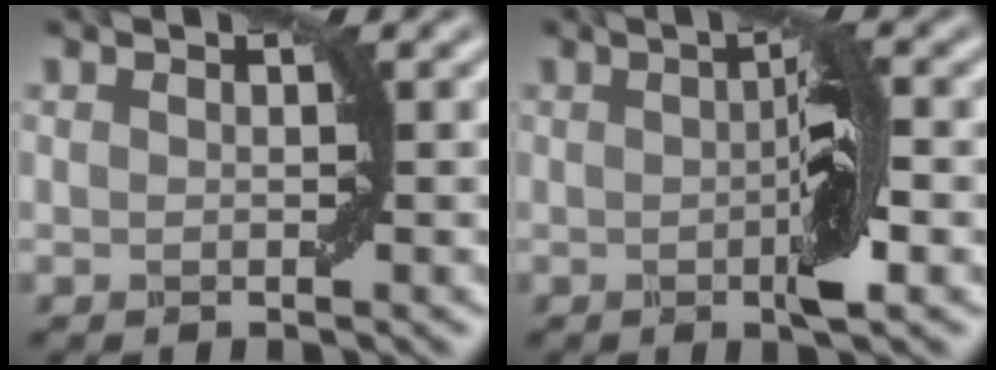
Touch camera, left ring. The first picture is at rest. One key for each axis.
{"total": 4.1, "fx": -0.2, "fy": 0.5, "fz": 4.1, "tx": -0.065, "ty": 0.001, "tz": -0.003}